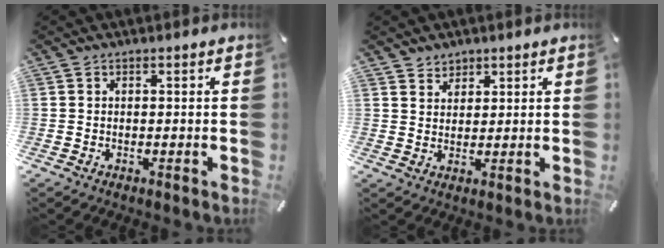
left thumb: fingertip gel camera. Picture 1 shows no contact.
{"total": 3.5, "force": [2.4, 2.5, -0.3], "torque": [0.014, -0.012, 0.043]}